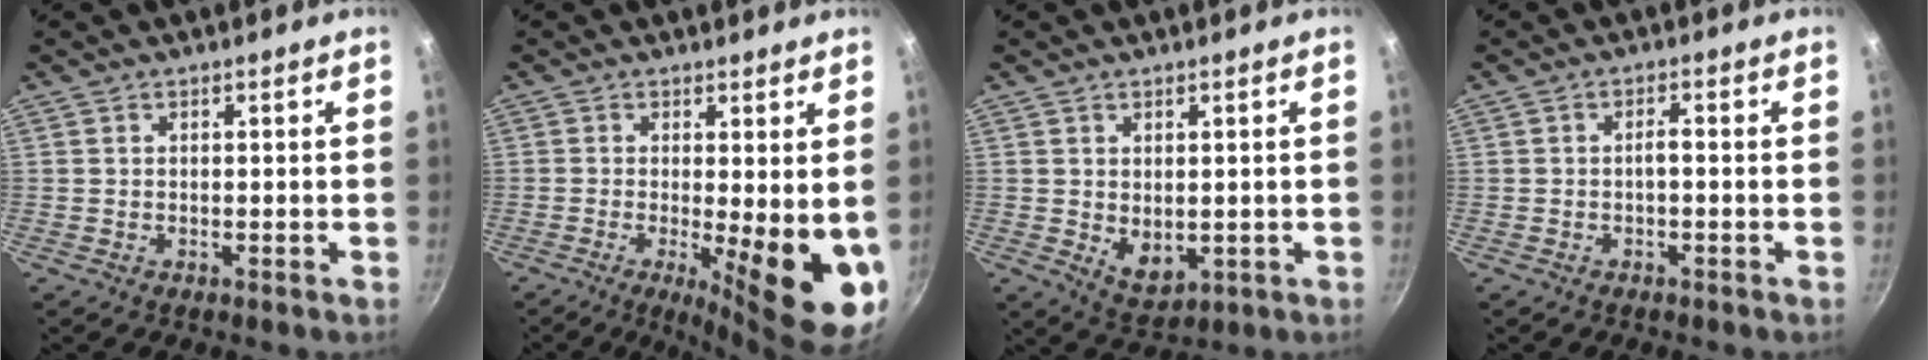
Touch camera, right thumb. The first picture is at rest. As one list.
[{"total": 13.3, "force": [-1.7, 3.7, 12.7], "torque": [-0.153, -0.021, -0.017]}, {"total": 5.8, "force": [0.5, 3.9, 4.2], "torque": [-0.051, -0.018, 0.023]}, {"total": 1.6, "force": [-0.6, 0.5, 1.5], "torque": [-0.031, 0.013, -0.012]}]